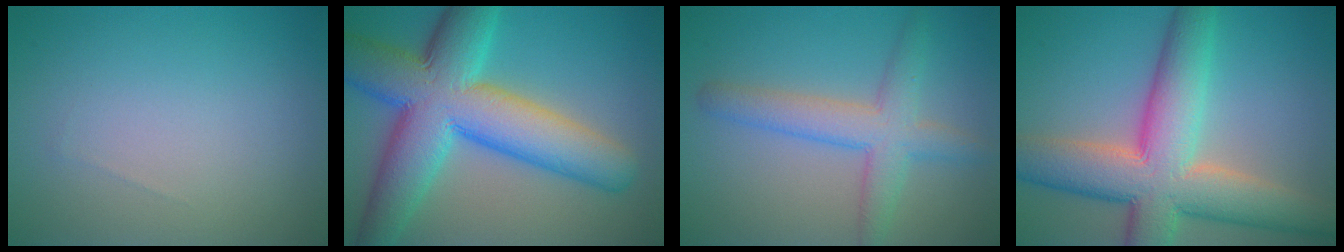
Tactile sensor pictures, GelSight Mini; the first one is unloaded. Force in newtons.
{"total": 12.5, "press": 12.5, "slide": 0.2}
{"total": 4.6, "press": 4.6, "slide": 0.1}
{"total": 10.9, "press": 10.9, "slide": 0.9}